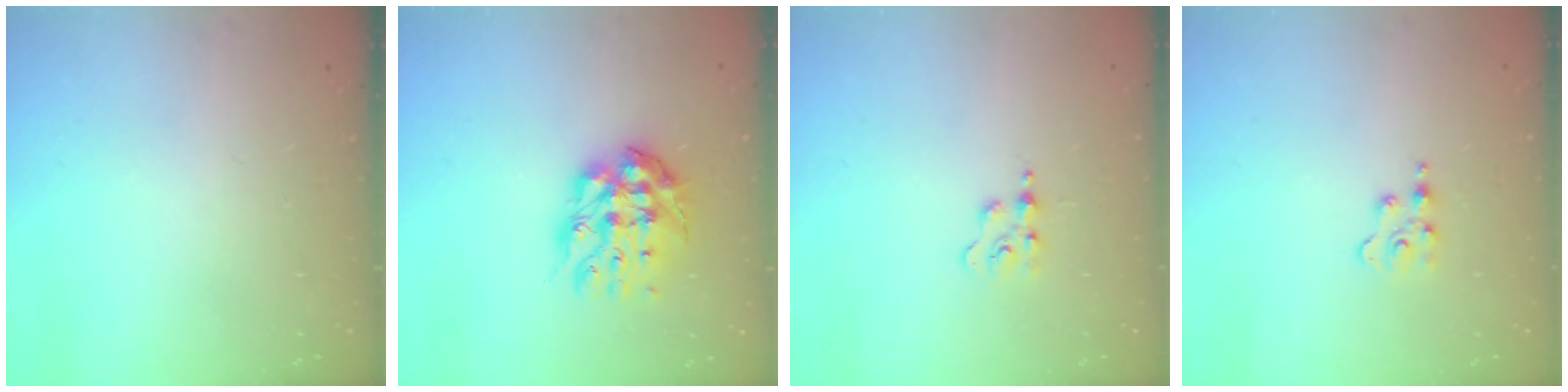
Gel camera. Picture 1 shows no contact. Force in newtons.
{"total": 11.4, "press": 11.3, "slide": 1.1}
{"total": 2.8, "press": 2.7, "slide": 0.5}
{"total": 2.3, "press": 2.3, "slide": 0.3}